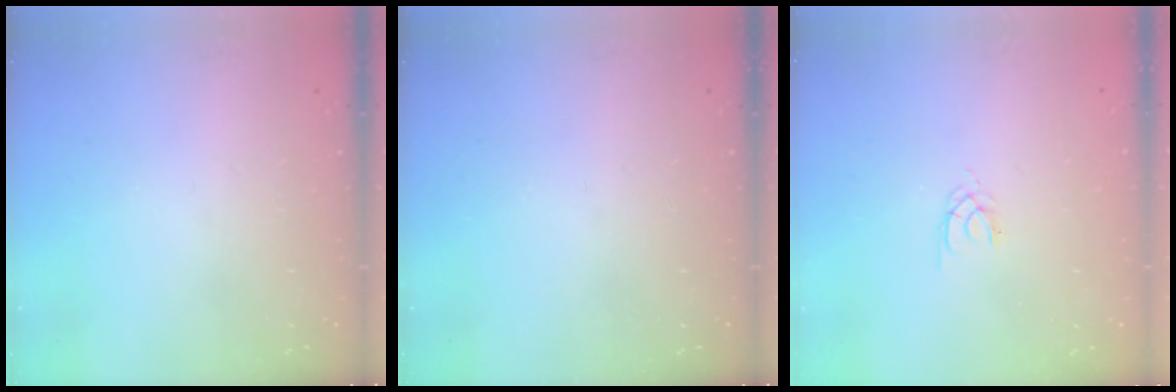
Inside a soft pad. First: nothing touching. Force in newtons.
{"total": 0.0}
{"total": 1.3, "press": 1.2, "slide": 0.3}